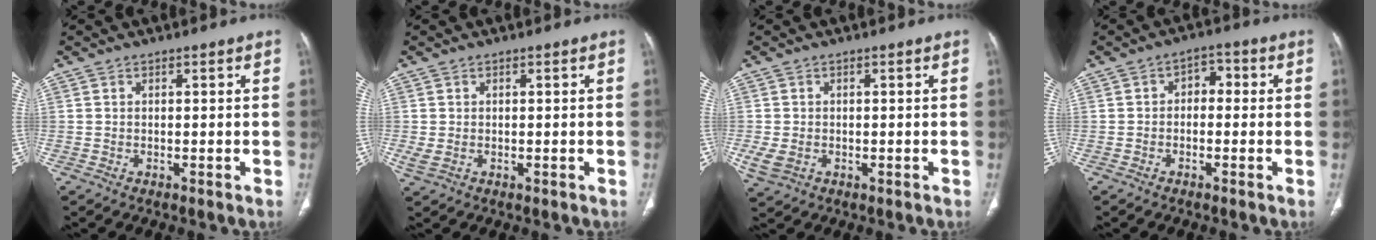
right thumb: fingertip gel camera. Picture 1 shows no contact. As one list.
[{"total": 1.5, "force": [-0.2, 1.0, 1.1], "torque": [-0.034, 0.003, 0.001]}, {"total": 3.6, "force": [-0.8, 2.7, 2.3], "torque": [-0.058, -0.001, -0.005]}, {"total": 3.7, "force": [-0.2, 2.6, 2.6], "torque": [-0.020, 0.020, -0.015]}]